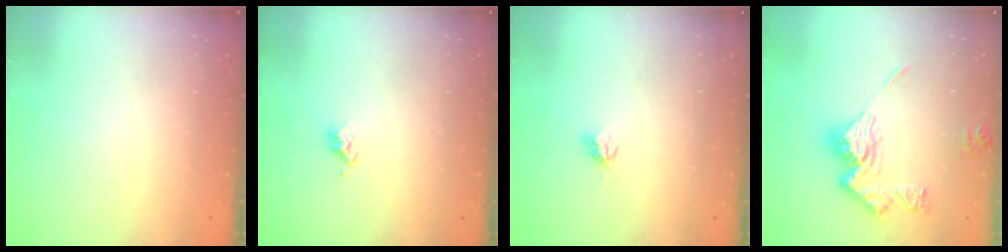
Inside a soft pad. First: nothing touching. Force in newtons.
{"total": 3.8, "press": 3.8, "slide": 0.5}
{"total": 3.8, "press": 3.8, "slide": 0.3}
{"total": 15.6, "press": 15.5, "slide": 1.4}